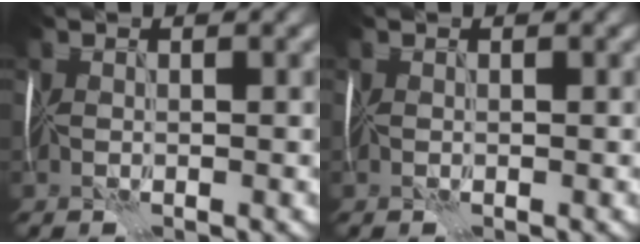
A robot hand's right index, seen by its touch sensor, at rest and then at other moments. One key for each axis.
{"total": 0.0}